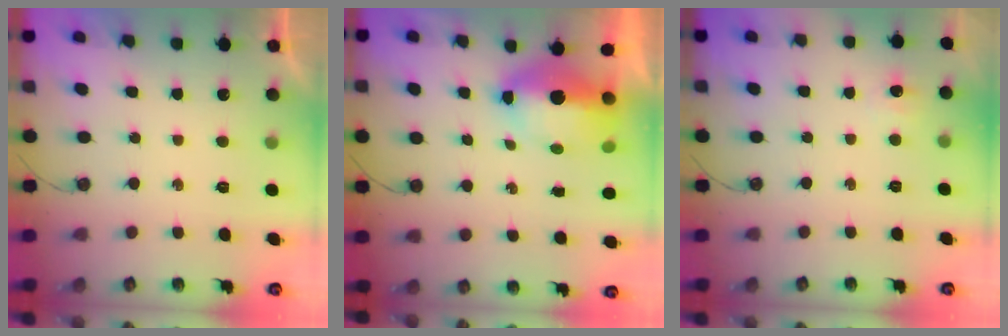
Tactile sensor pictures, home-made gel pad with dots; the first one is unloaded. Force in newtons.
{"total": 9.1, "press": 9.0, "slide": 1.3}
{"total": 4.4, "press": 4.3, "slide": 0.9}